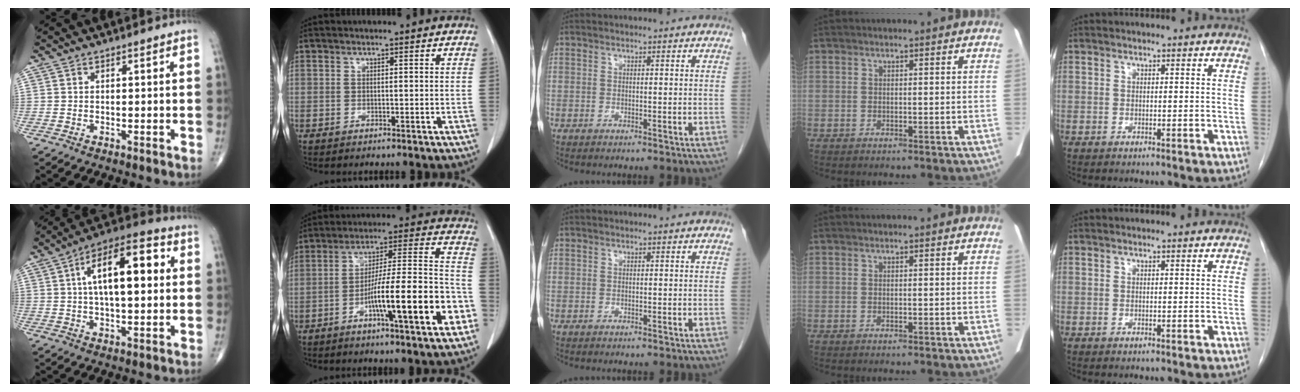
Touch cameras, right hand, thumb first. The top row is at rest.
{"thumb": {"total": 16.5, "force": [3.0, 7.0, 14.6], "torque": [-0.221, 0.024, 0.041]}, "index": {"total": 18.0, "force": [-6.9, 1.7, 16.5], "torque": [-0.238, 0.014, -0.105]}}